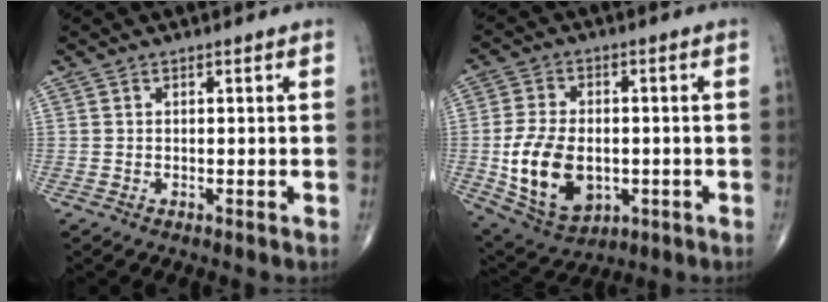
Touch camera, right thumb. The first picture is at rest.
{"total": 14.4, "force": [-2.3, 9.4, 10.7], "torque": [-0.180, 0.000, -0.024]}